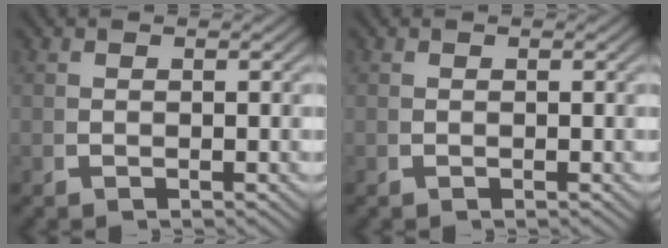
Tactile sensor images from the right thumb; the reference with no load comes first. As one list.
[{"total": 0.0}]